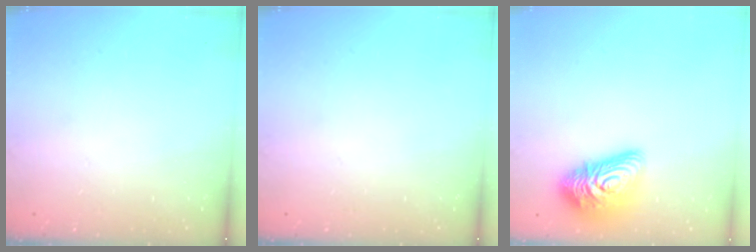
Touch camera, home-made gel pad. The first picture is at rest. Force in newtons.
{"total": 0.0}
{"total": 14.8, "press": 14.8, "slide": 0.8}